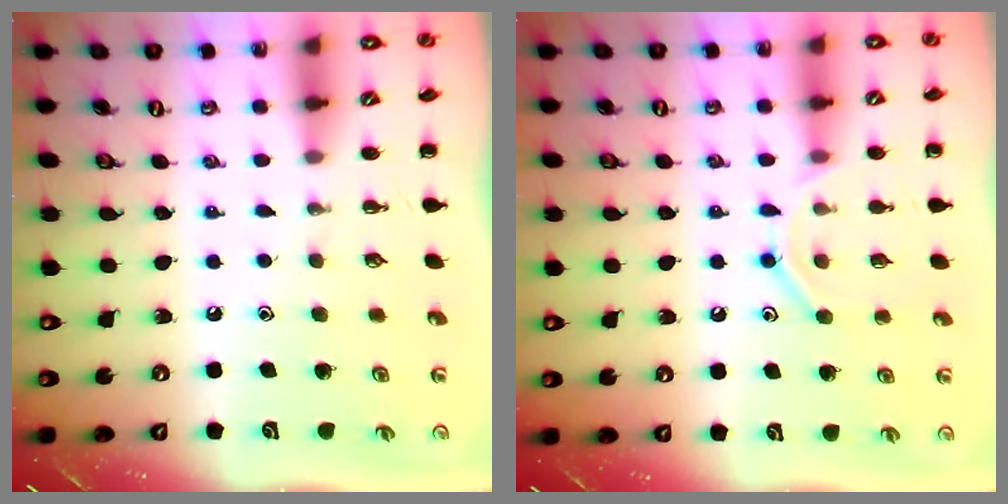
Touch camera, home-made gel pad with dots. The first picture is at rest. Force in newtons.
{"total": 9.2, "press": 9.2, "slide": 1.0}